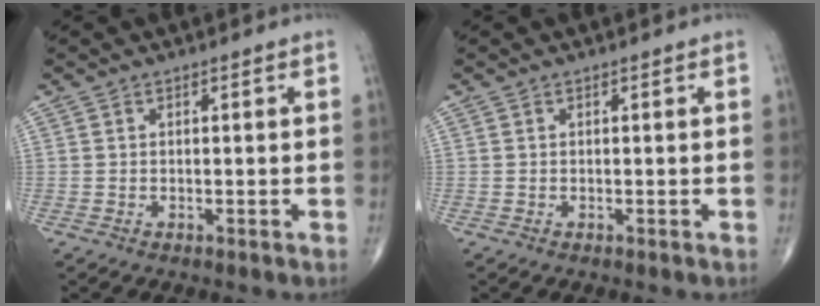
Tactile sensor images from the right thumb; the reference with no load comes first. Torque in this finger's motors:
{"motor_torque": [-0.01, 0.01, 0.00, 0.00, 0.00]}